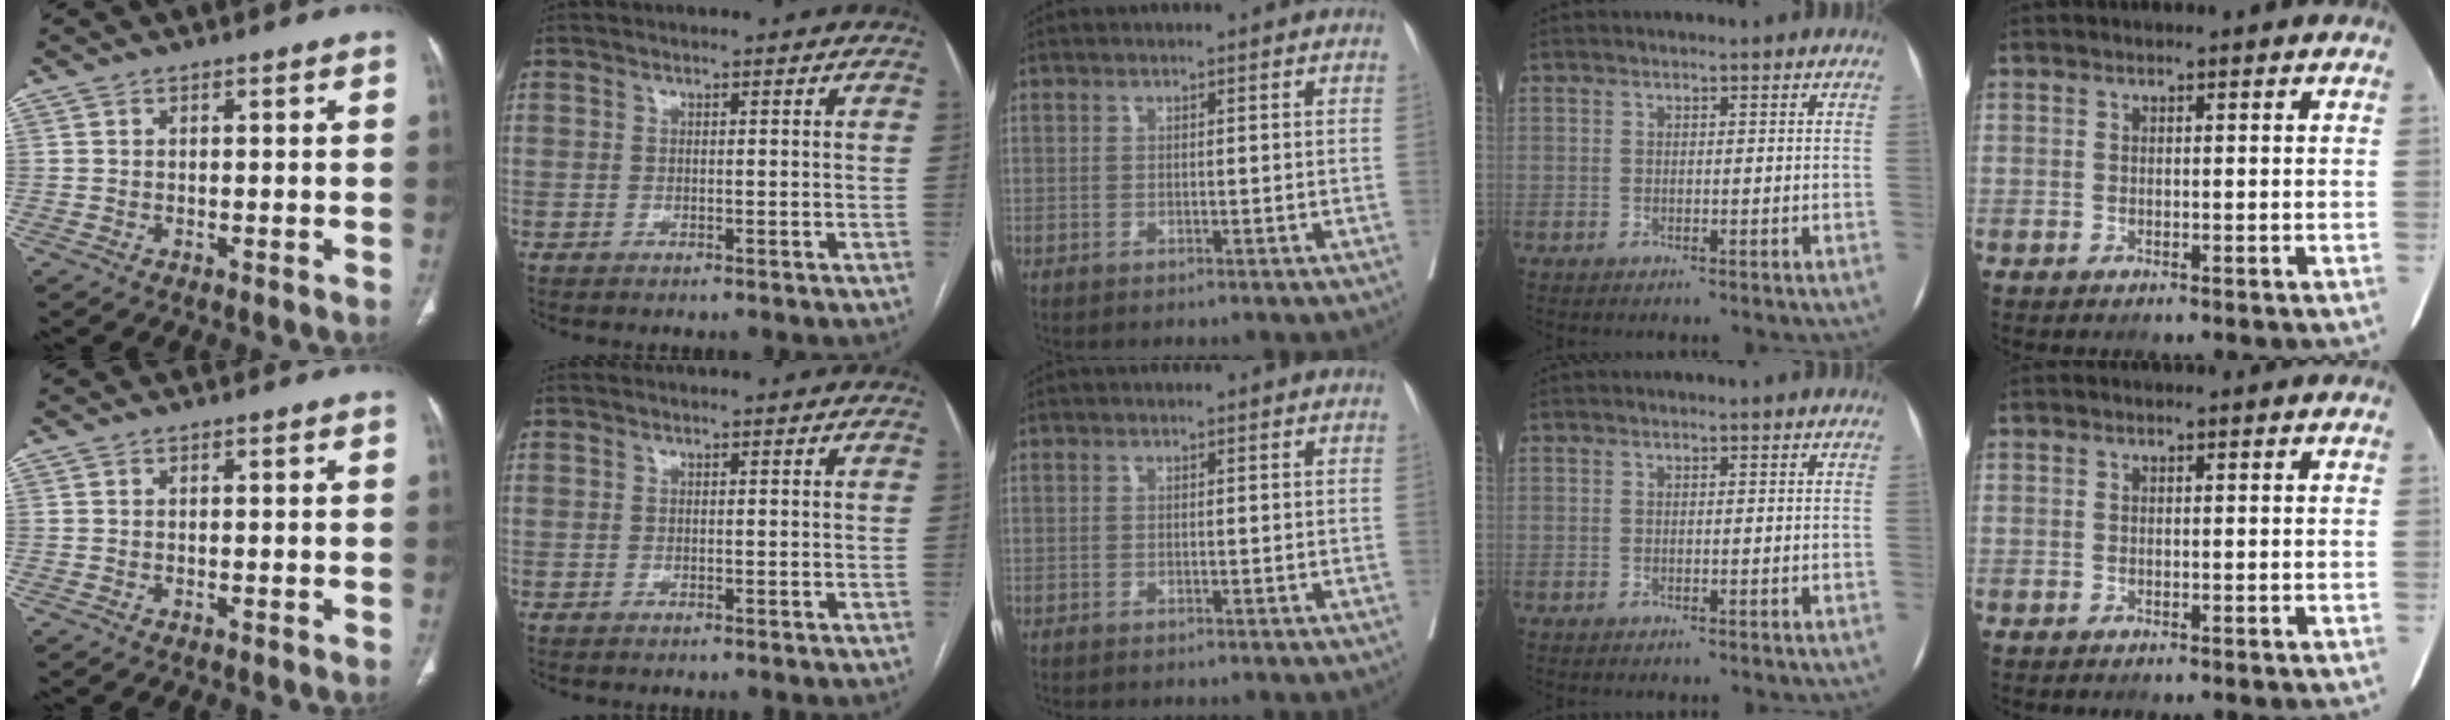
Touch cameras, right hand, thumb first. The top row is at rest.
{}